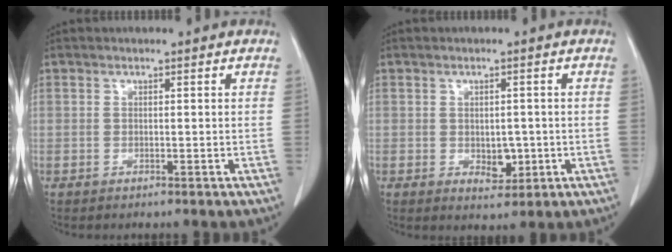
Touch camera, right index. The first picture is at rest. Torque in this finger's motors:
{"motor_torque": [-0.02, 0.07, 0.00, 0.01]}